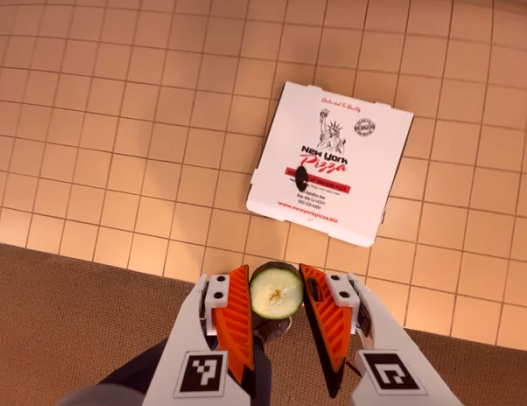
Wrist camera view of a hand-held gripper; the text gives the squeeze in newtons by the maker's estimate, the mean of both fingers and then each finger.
{"total": 7.8, "left": 7.9, "right": 7.7}